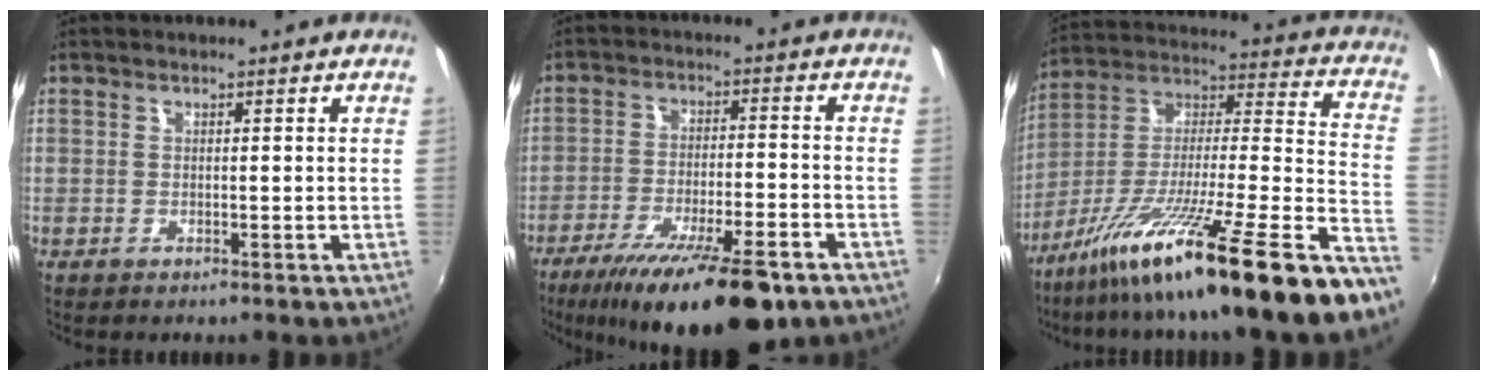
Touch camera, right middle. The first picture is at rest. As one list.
[{"total": 18.7, "force": [-13.1, 4.3, 12.7], "torque": [-0.226, -0.042, -0.203]}, {"total": 26.0, "force": [-17.6, -1.4, 19.0], "torque": [-0.266, -0.036, -0.297]}]